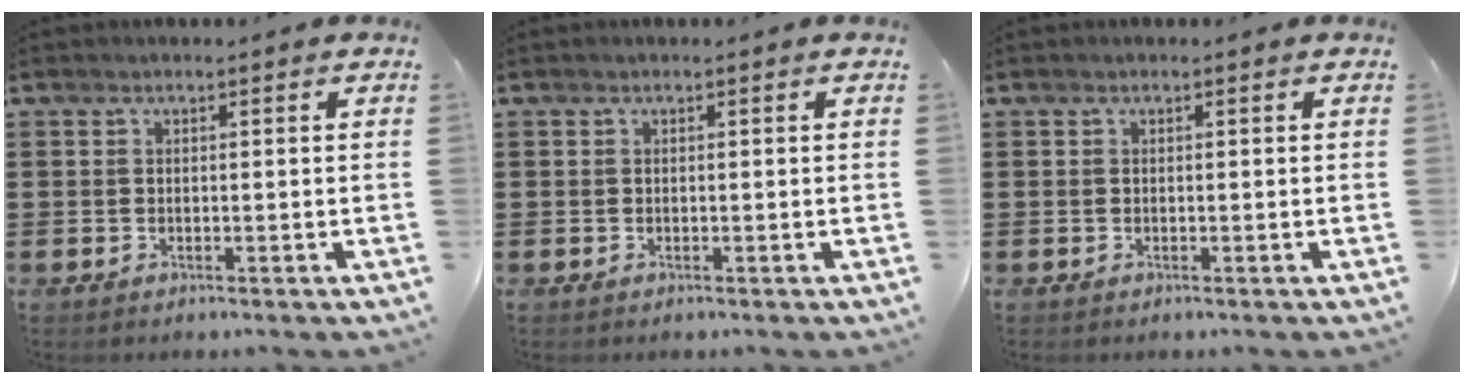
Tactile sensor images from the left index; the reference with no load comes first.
{"total": 0.0}
{"total": 0.0}